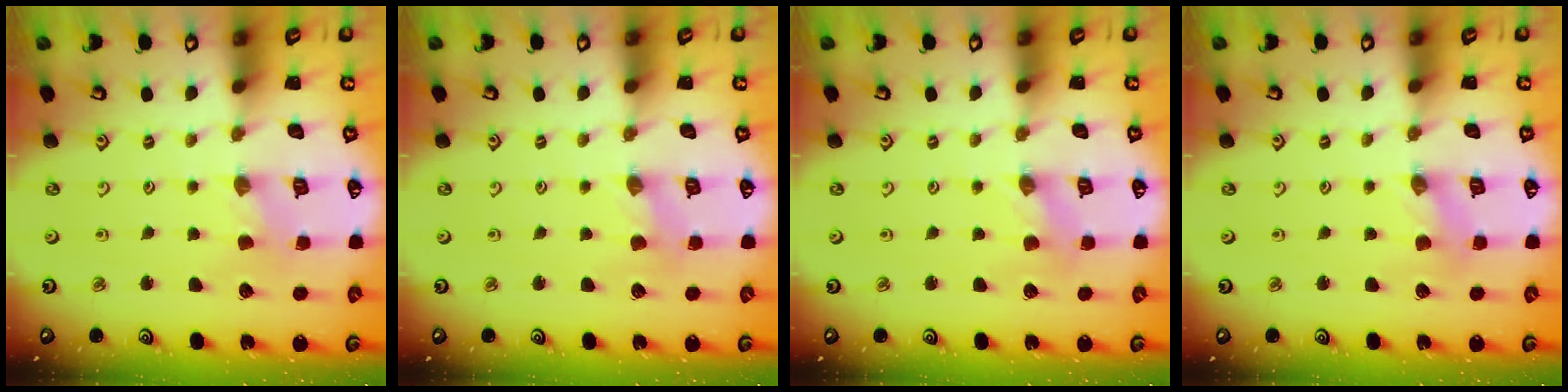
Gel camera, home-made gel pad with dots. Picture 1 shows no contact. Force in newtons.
{"total": 1.4, "press": 1.3, "slide": 0.3}
{"total": 0.0}
{"total": 0.0}